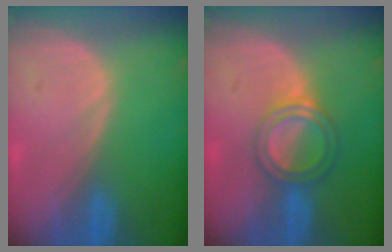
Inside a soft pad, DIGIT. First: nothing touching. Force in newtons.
{"total": 5.1, "press": 4.6, "slide": 2.1}